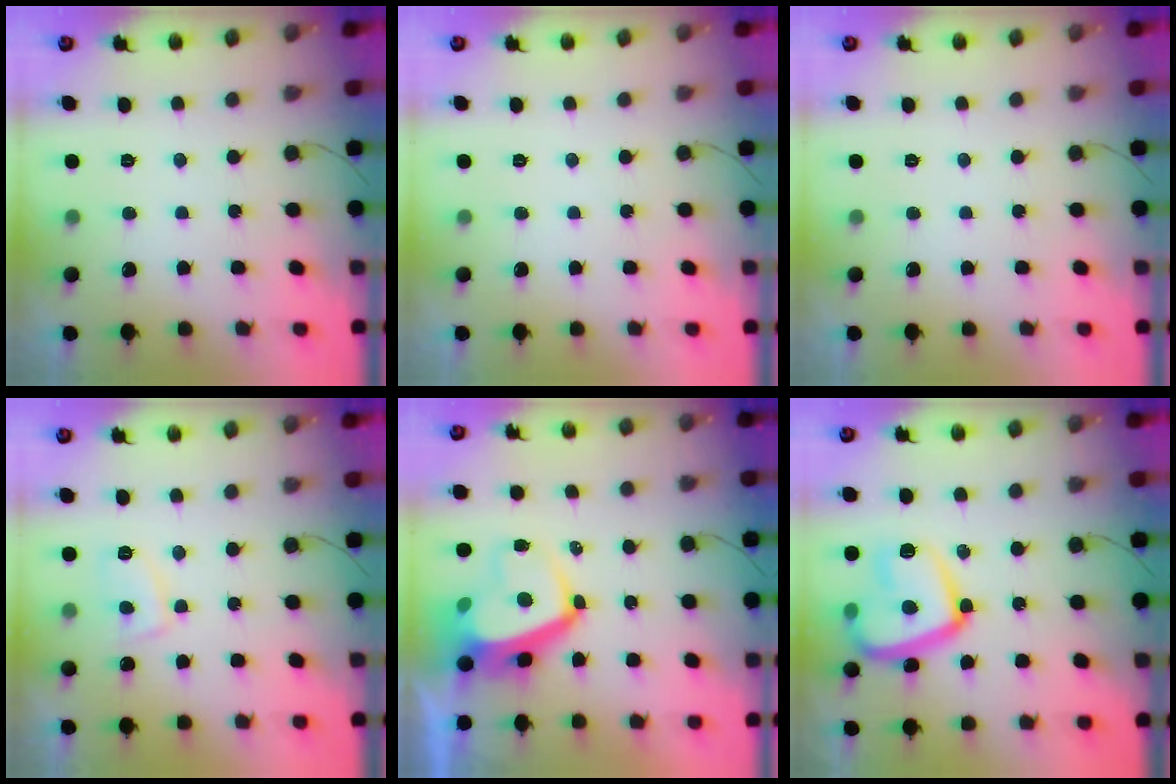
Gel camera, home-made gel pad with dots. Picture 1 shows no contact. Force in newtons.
{"total": 0.0}
{"total": 0.0}
{"total": 5.7, "press": 5.6, "slide": 1.0}
{"total": 9.5, "press": 9.5, "slide": 0.9}
{"total": 17.4, "press": 17.3, "slide": 1.7}